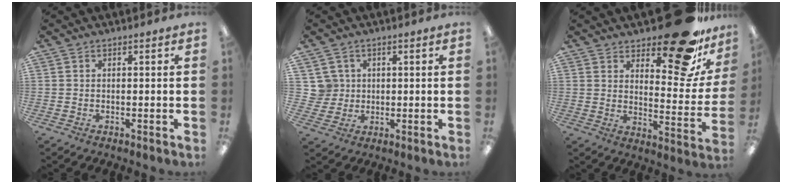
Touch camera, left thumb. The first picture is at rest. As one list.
[{"total": 5.3, "force": [1.7, 5.0, 0.2], "torque": [-0.009, 0.005, 0.033]}, {"total": 20.0, "force": [14.1, 7.1, 12.2], "torque": [-0.154, -0.100, 0.230]}]